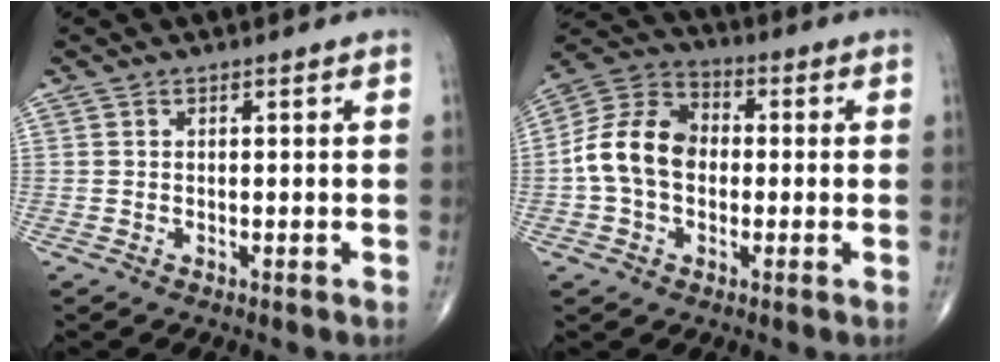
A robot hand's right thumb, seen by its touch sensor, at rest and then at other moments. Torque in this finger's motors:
{"motor_torque": [1.69, 1.67, 0.69, -0.59, 0.12]}